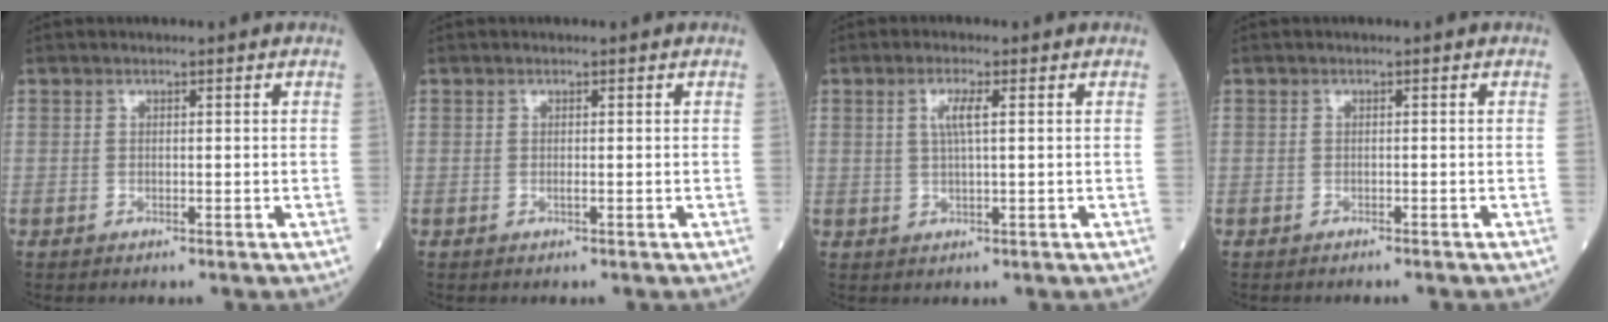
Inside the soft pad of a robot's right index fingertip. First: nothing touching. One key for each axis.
{"total": 0.0}
{"total": 3.1, "fx": 1.0, "fy": 0.1, "fz": 2.9, "tx": -0.061, "ty": 0.002, "tz": 0.020}
{"total": 1.7, "fx": -1.5, "fy": -0.2, "fz": 0.7, "tx": -0.011, "ty": 0.001, "tz": -0.017}